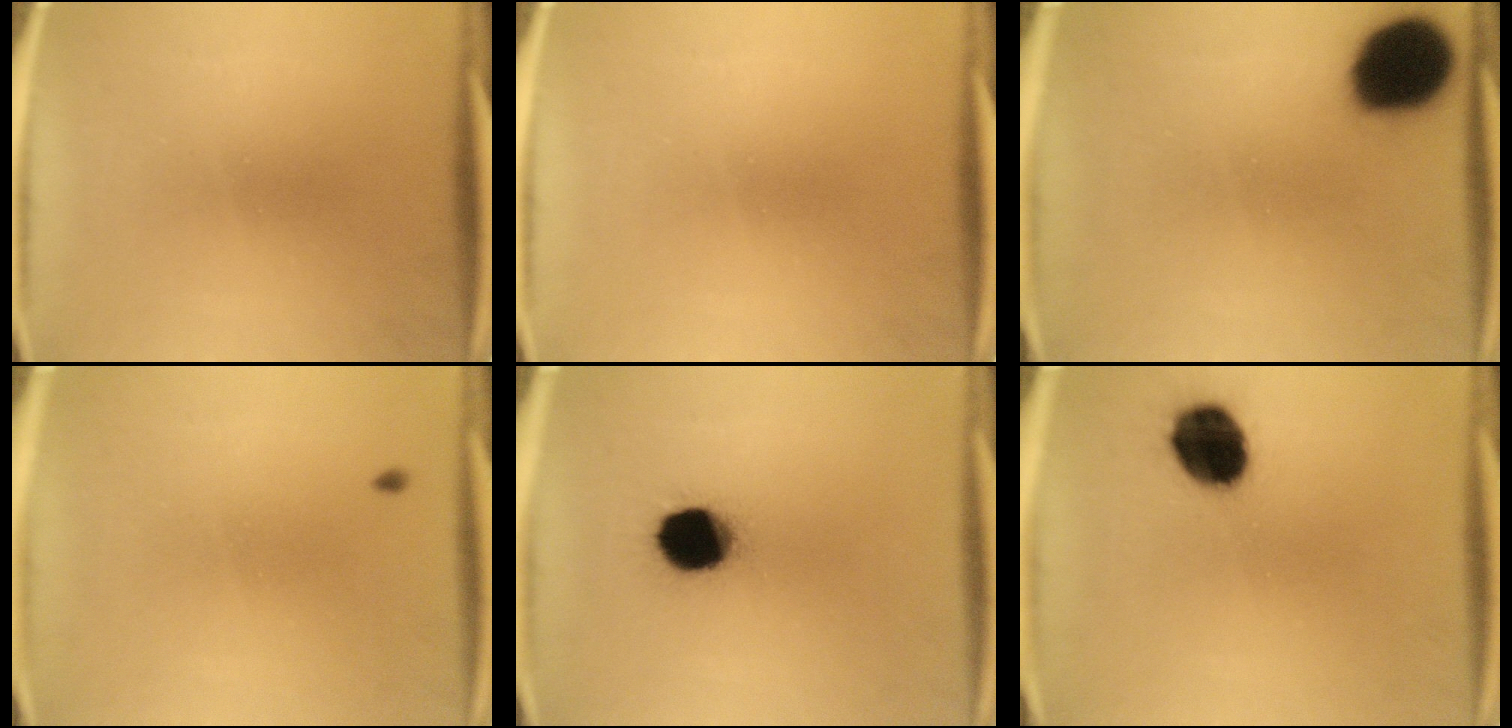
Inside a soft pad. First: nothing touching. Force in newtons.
{"total": 0.0}
{"total": 19.1}
{"total": 0.9}
{"total": 12.7}
{"total": 13.0}